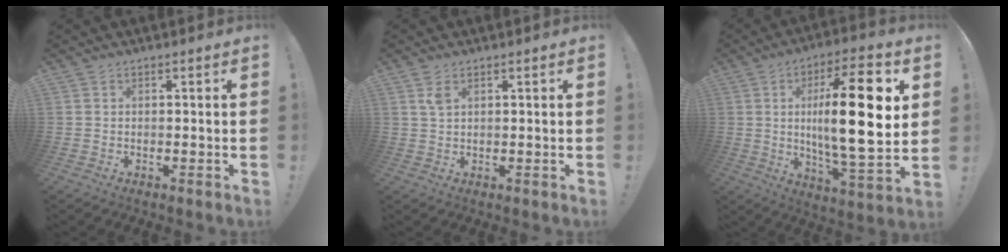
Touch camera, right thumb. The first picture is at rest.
{"total": 2.4, "force": [1.3, 1.2, 1.7], "torque": [-0.025, -0.003, 0.021]}
{"total": 22.5, "force": [3.3, 5.8, 21.5], "torque": [-0.368, -0.009, 0.039]}